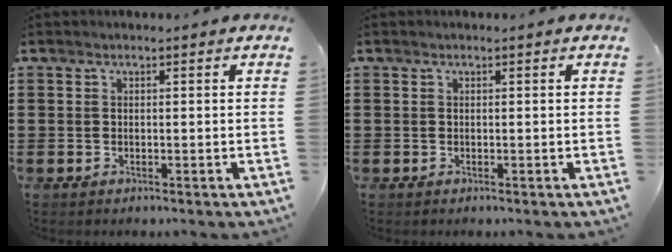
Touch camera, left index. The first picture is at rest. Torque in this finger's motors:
{"motor_torque": [0.08, 0.00, 0.03, 0.01]}